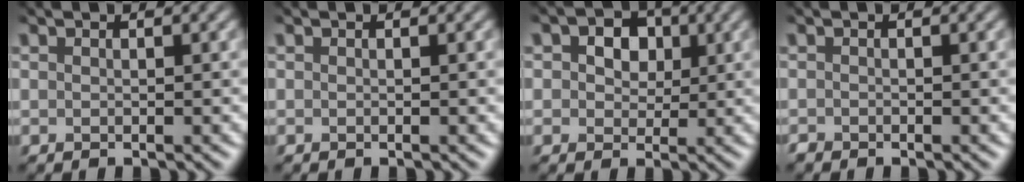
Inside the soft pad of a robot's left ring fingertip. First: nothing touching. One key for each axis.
{"total": 0.0}
{"total": 2.7, "fx": 0.2, "fy": 2.3, "fz": 1.3, "tx": -0.017, "ty": 0.011, "tz": -0.010}
{"total": 1.3, "fx": -1.2, "fy": -0.3, "fz": -0.3, "tx": -0.002, "ty": 0.002, "tz": -0.009}